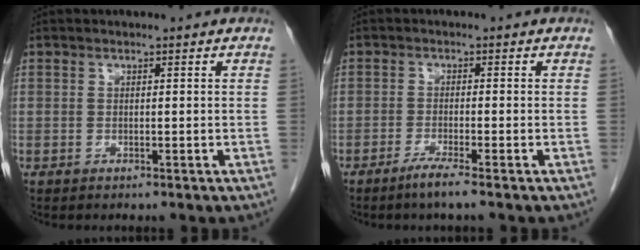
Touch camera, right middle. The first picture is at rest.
{"total": 2.8, "force": [-2.0, -0.5, 1.9], "torque": [-0.042, -0.007, -0.042]}